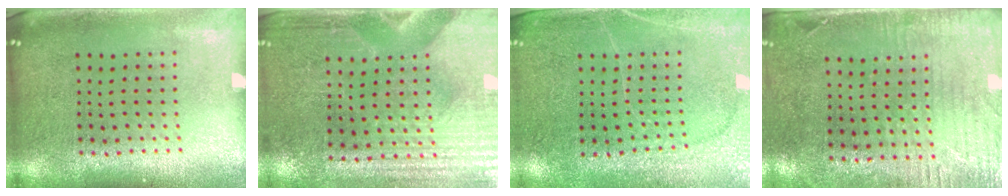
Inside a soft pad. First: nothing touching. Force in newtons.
{"total": 3.5, "press": 3.3, "slide": 1.1}
{"total": 2.9, "press": 2.7, "slide": 1.1}
{"total": 2.9, "press": 2.4, "slide": 1.7}